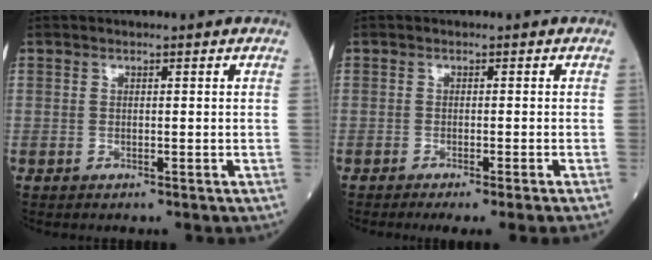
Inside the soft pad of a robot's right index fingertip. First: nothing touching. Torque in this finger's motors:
{"motor_torque": [0.13, -0.11, 0.11, 0.03]}